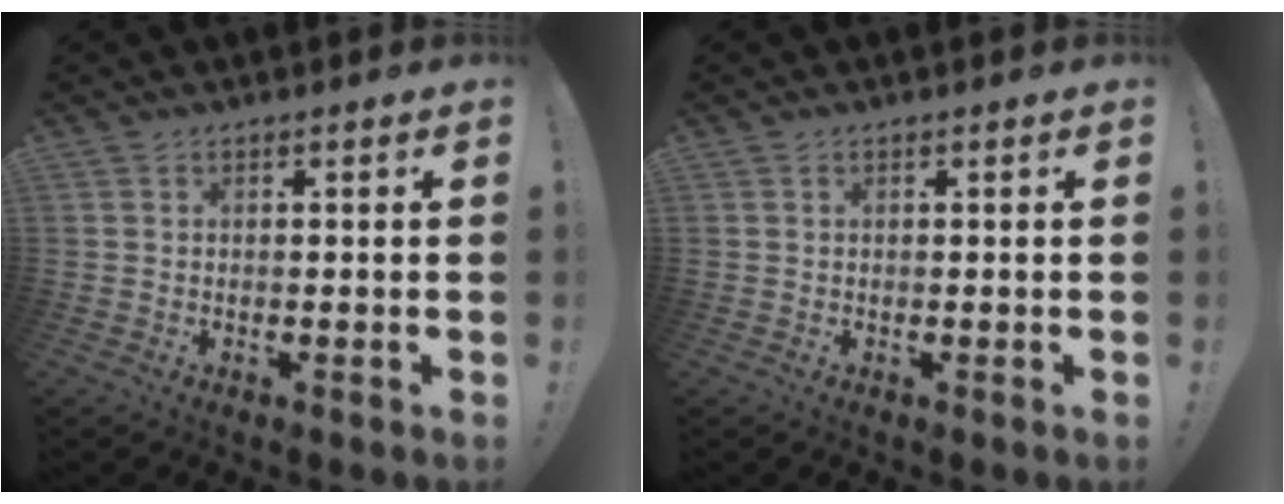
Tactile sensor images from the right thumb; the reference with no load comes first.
{"total": 0.0}